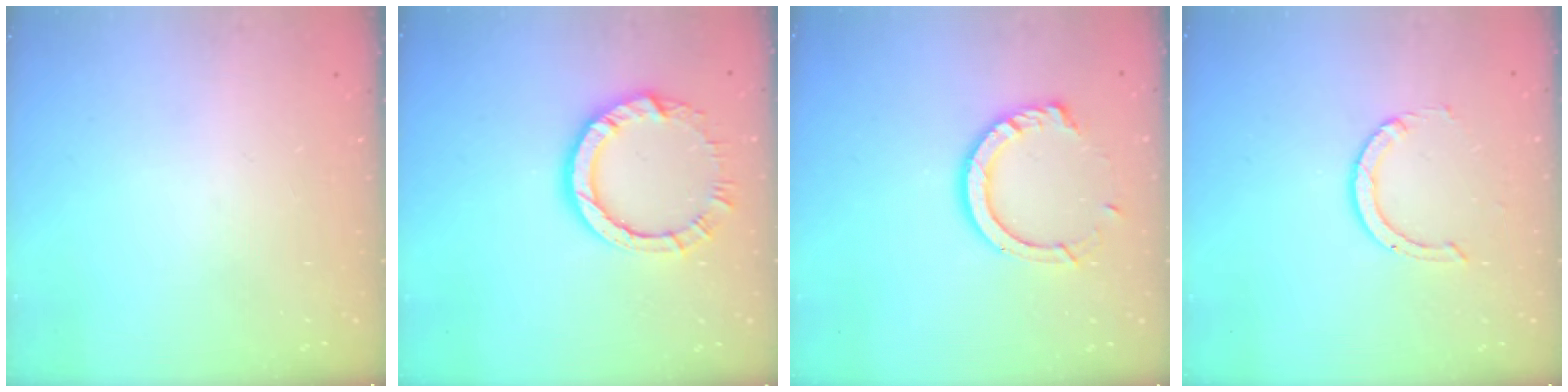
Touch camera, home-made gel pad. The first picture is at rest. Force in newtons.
{"total": 9.7, "press": 9.6, "slide": 0.7}
{"total": 11.2, "press": 11.2, "slide": 1.0}
{"total": 3.0, "press": 3.0, "slide": 0.3}